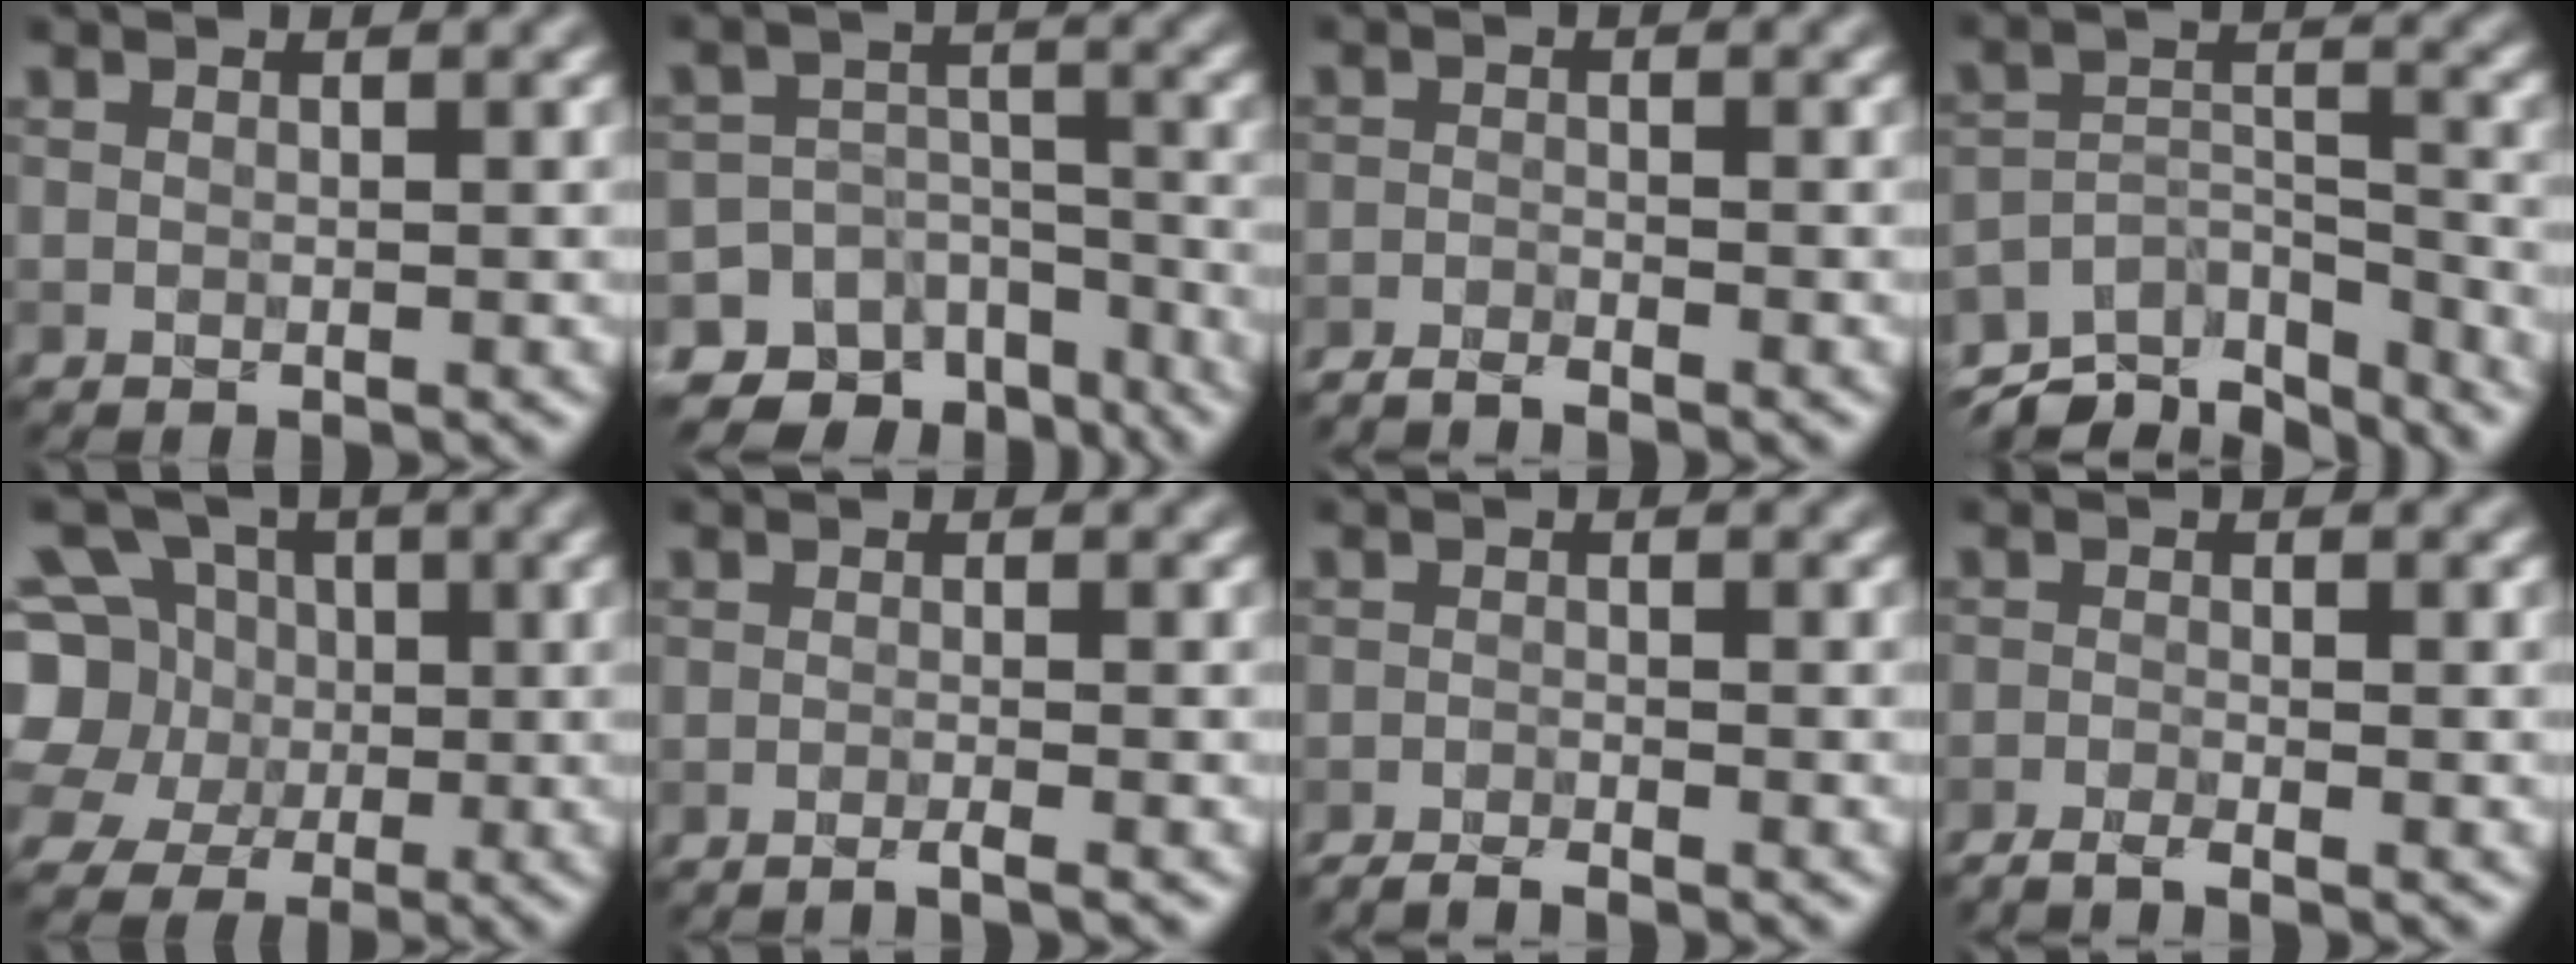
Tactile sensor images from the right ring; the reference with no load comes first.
{"total": 10.8, "force": [-7.9, 6.9, 2.3], "torque": [-0.031, -0.004, -0.109]}
{"total": 2.7, "force": [-2.6, 0.2, 0.8], "torque": [-0.021, -0.003, -0.054]}
{"total": 8.3, "force": [-7.1, 3.2, 3.1], "torque": [-0.061, 0.013, -0.105]}
{"total": 12.7, "force": [2.3, 11.2, 5.5], "torque": [-0.152, 0.029, 0.012]}
{"total": 1.8, "force": [-1.3, 0.1, 1.2], "torque": [-0.018, 0.001, -0.031]}
{"total": 2.9, "force": [-2.8, 0.2, 0.9], "torque": [-0.020, -0.005, -0.054]}
{"total": 2.9, "force": [-2.5, 0.4, 1.5], "torque": [-0.032, -0.003, -0.052]}